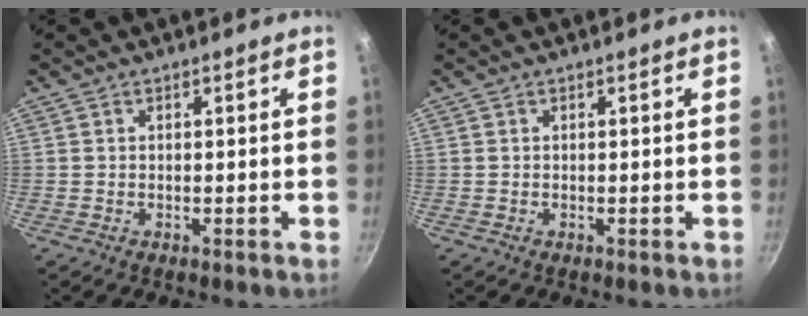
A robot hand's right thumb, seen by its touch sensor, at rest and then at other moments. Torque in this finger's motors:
{"motor_torque": [-0.01, 0.01, 0.00, 0.00, 0.00]}